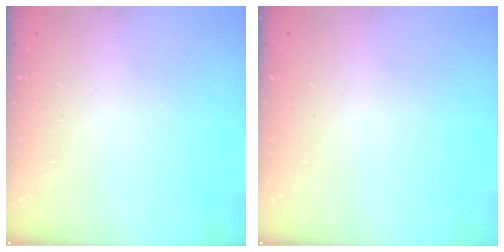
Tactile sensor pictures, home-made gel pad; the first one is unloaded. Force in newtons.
{"total": 0.0}